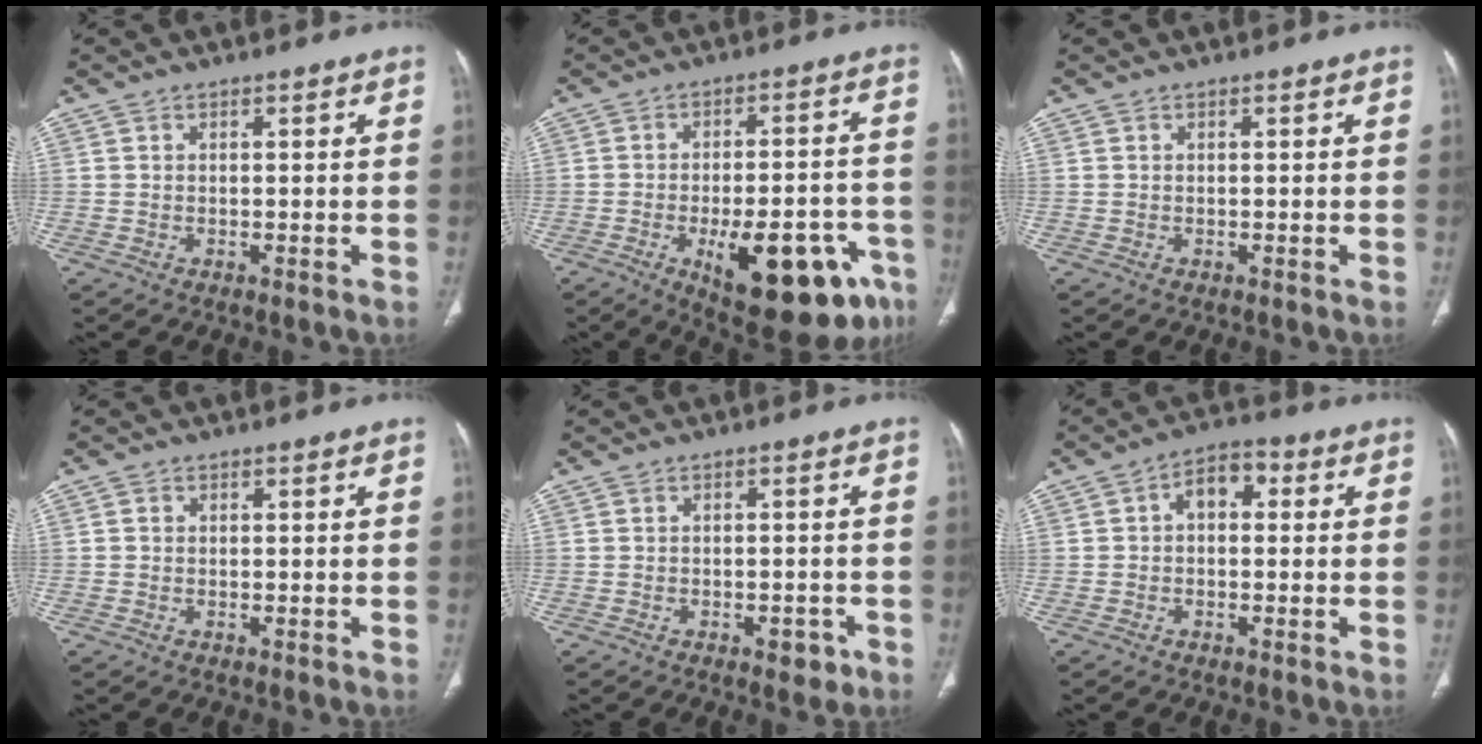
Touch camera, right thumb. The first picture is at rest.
{"total": 21.2, "force": [-9.4, 8.5, 17.0], "torque": [-0.171, 0.033, -0.113]}
{"total": 0.0}
{"total": 0.7, "force": [0.0, 0.6, 0.2], "torque": [-0.001, 0.002, 0.000]}
{"total": 5.1, "force": [-2.5, 2.6, 3.5], "torque": [-0.025, 0.012, -0.027]}
{"total": 5.6, "force": [0.6, 3.7, 4.2], "torque": [-0.047, 0.020, -0.002]}